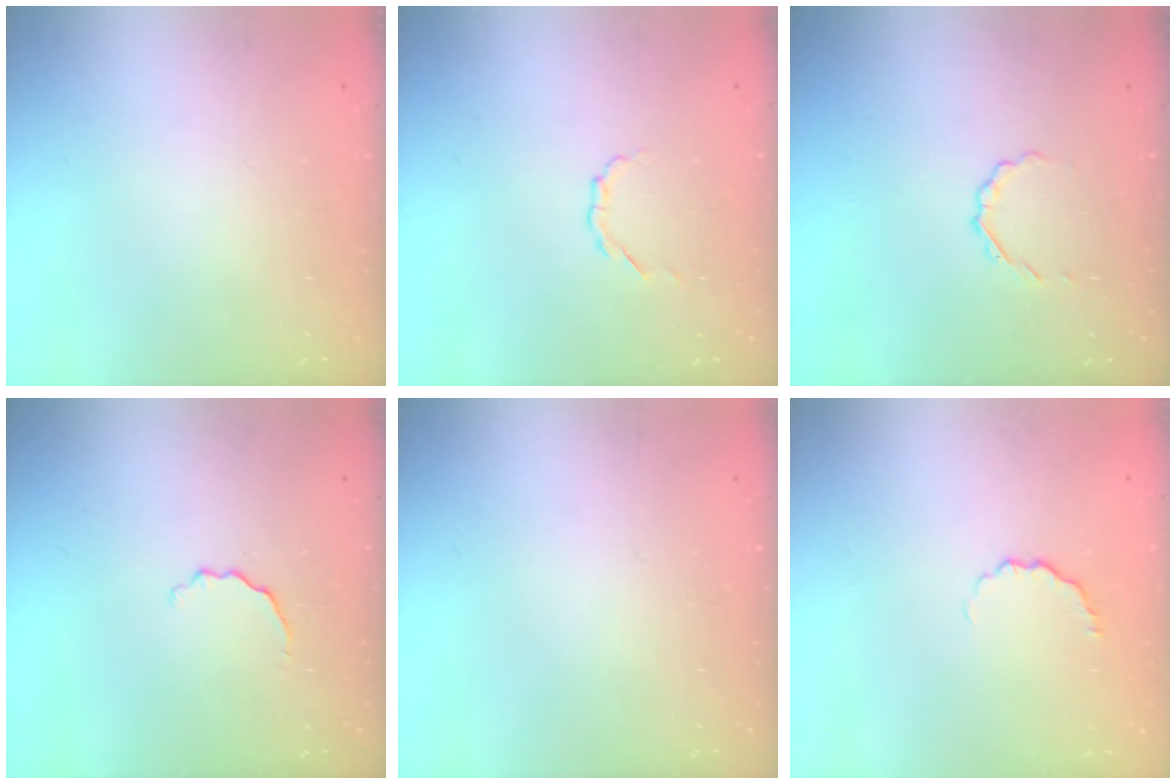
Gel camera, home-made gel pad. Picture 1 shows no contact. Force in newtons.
{"total": 2.1, "press": 2.1, "slide": 0.6}
{"total": 2.2, "press": 2.1, "slide": 0.7}
{"total": 2.9, "press": 2.8, "slide": 0.8}
{"total": 0.0}
{"total": 4.2, "press": 4.0, "slide": 1.1}